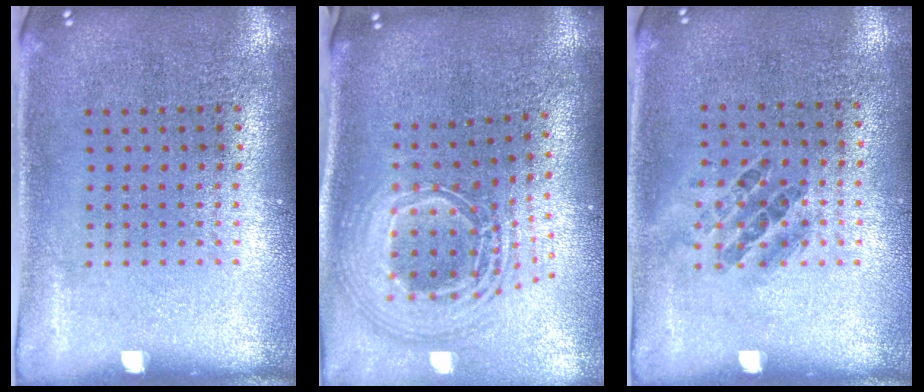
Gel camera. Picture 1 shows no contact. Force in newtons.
{"total": 2.7, "press": 1.8, "slide": 2.0}
{"total": 0.9, "press": 0.8, "slide": 0.5}